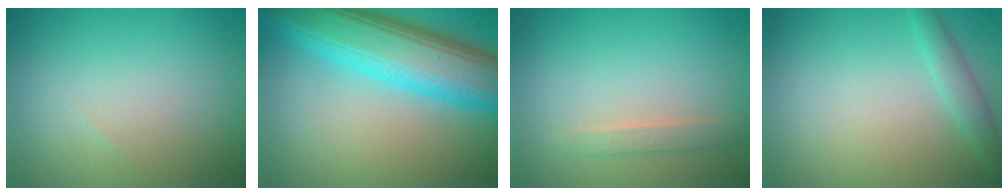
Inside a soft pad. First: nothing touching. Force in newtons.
{"total": 9.6, "press": 9.6, "slide": 0.3}
{"total": 1.2, "press": 1.2, "slide": 0.1}
{"total": 1.6, "press": 1.6, "slide": 0.1}